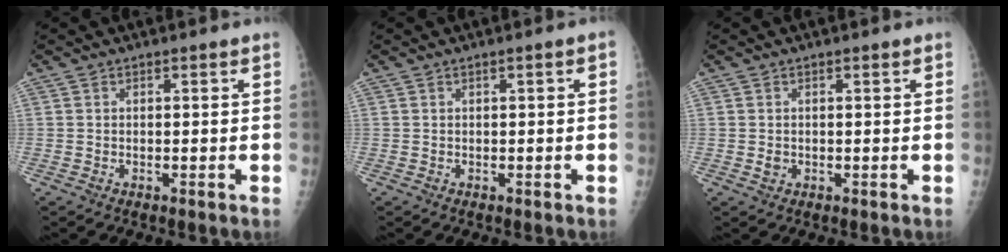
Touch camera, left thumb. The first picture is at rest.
{"total": 1.0, "force": [0.1, 0.1, 1.0], "torque": [-0.020, 0.004, 0.003]}
{"total": 1.0, "force": [0.0, 0.9, 0.3], "torque": [0.000, 0.000, 0.002]}